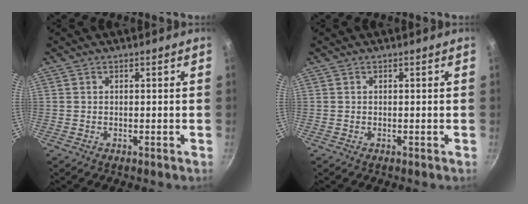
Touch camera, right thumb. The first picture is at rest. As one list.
[{"total": 0.0}]